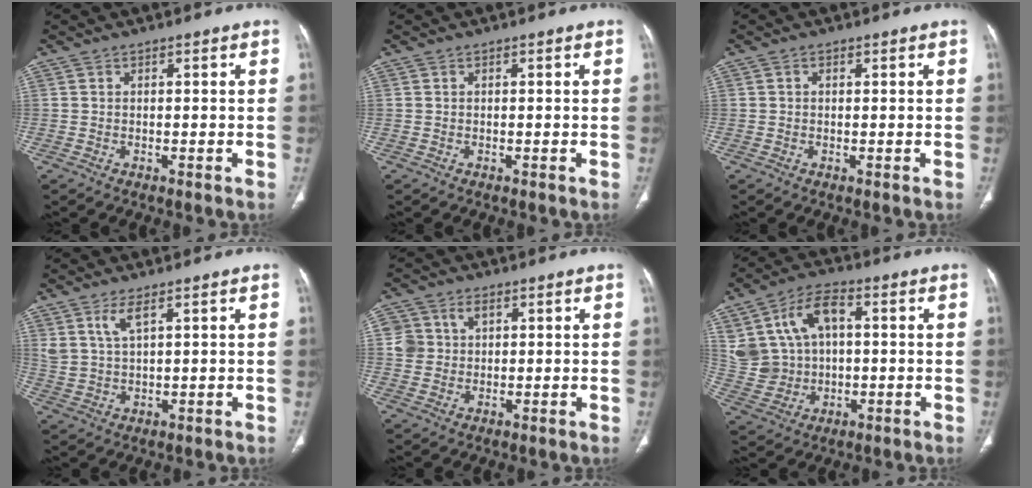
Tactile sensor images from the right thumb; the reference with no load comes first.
{"total": 0.0}
{"total": 0.7, "force": [0.2, 0.5, 0.4], "torque": [-0.004, 0.001, 0.003]}
{"total": 4.4, "force": [2.6, 1.2, 3.3], "torque": [-0.074, -0.015, 0.062]}
{"total": 5.0, "force": [1.6, 4.2, 2.1], "torque": [-0.021, -0.001, 0.034]}
{"total": 13.7, "force": [3.4, 9.7, 9.1], "torque": [-0.157, 0.014, 0.071]}